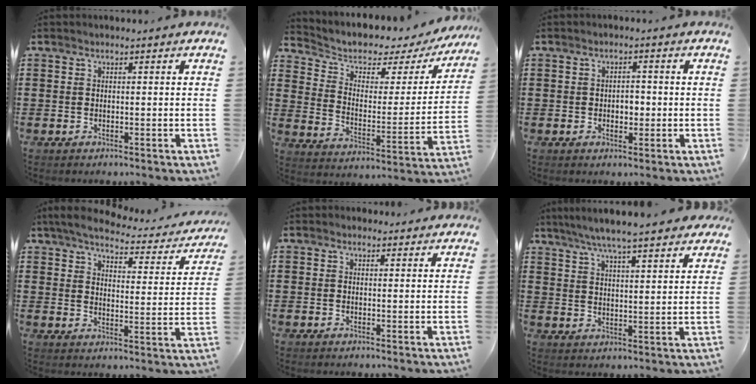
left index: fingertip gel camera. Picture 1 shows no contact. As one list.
[{"total": 3.9, "force": [3.1, 2.0, 1.2], "torque": [-0.047, -0.026, 0.045]}, {"total": 2.2, "force": [-0.4, 1.3, 1.7], "torque": [-0.026, 0.001, -0.012]}, {"total": 4.4, "force": [4.0, 0.4, 1.9], "torque": [-0.061, -0.028, 0.062]}, {"total": 1.1, "force": [0.9, 0.6, 0.2], "torque": [0.001, 0.002, 0.015]}, {"total": 6.0, "force": [5.5, 0.0, 2.5], "torque": [-0.068, -0.022, 0.095]}]